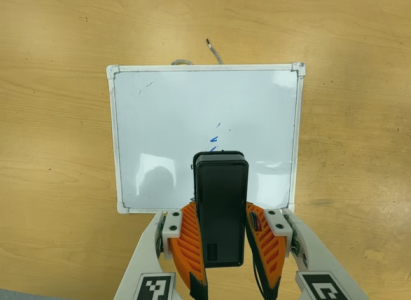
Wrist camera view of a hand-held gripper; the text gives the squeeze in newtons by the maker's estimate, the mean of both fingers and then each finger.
{"total": 5.3, "left": 4.8, "right": 5.9}